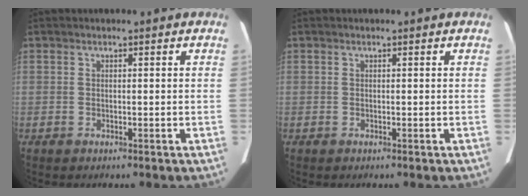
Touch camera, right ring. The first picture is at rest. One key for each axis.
{"total": 0.0}